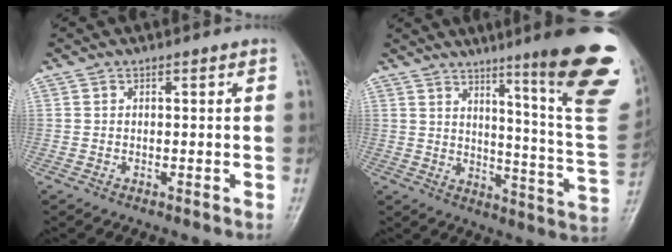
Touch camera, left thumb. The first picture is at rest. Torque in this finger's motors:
{"motor_torque": [2.37, 0.74, 1.74, -1.03, 0.37]}